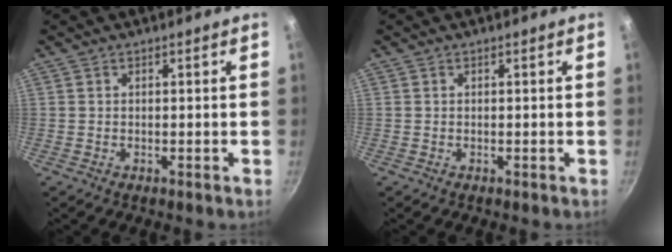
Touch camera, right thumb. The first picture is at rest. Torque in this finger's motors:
{"motor_torque": [-0.01, -0.01, 0.08, 0.08, 0.00]}